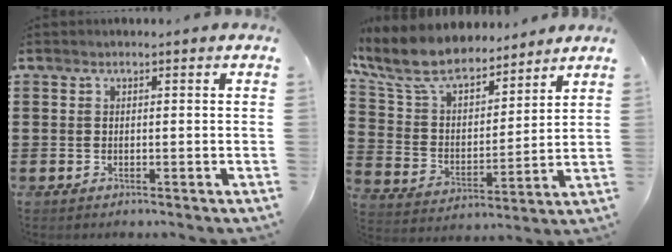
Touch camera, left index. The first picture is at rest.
{"total": 9.8, "force": [8.7, 2.7, 3.6], "torque": [-0.112, -0.049, 0.157]}